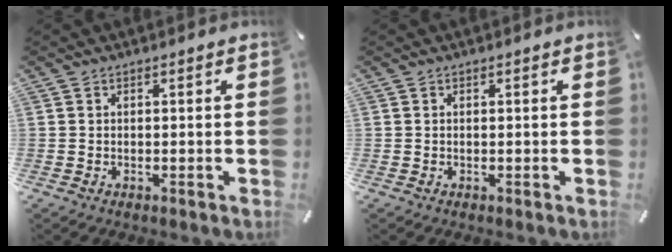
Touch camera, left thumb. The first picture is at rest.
{"total": 0.0}